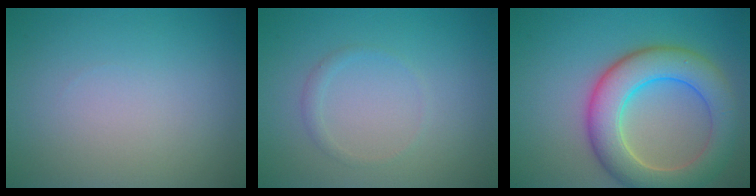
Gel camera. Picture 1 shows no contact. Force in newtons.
{"total": 0.9, "press": 0.8, "slide": 0.1}
{"total": 7.8, "press": 7.8, "slide": 0.3}